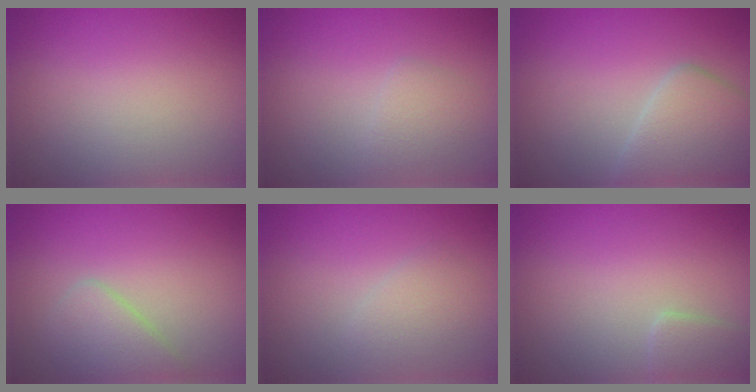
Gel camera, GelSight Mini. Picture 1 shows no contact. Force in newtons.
{"total": 1.5, "press": 1.5, "slide": 0.2}
{"total": 4.2, "press": 4.2, "slide": 0.3}
{"total": 2.6, "press": 2.6, "slide": 0.1}
{"total": 1.6, "press": 1.6, "slide": 0.0}
{"total": 1.7, "press": 1.7, "slide": 0.1}